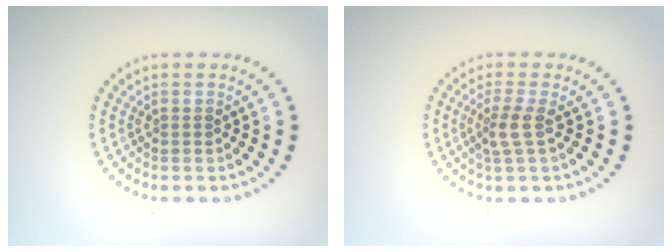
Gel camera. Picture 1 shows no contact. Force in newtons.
{"total": 2.0, "press": 1.6, "slide": 1.3}